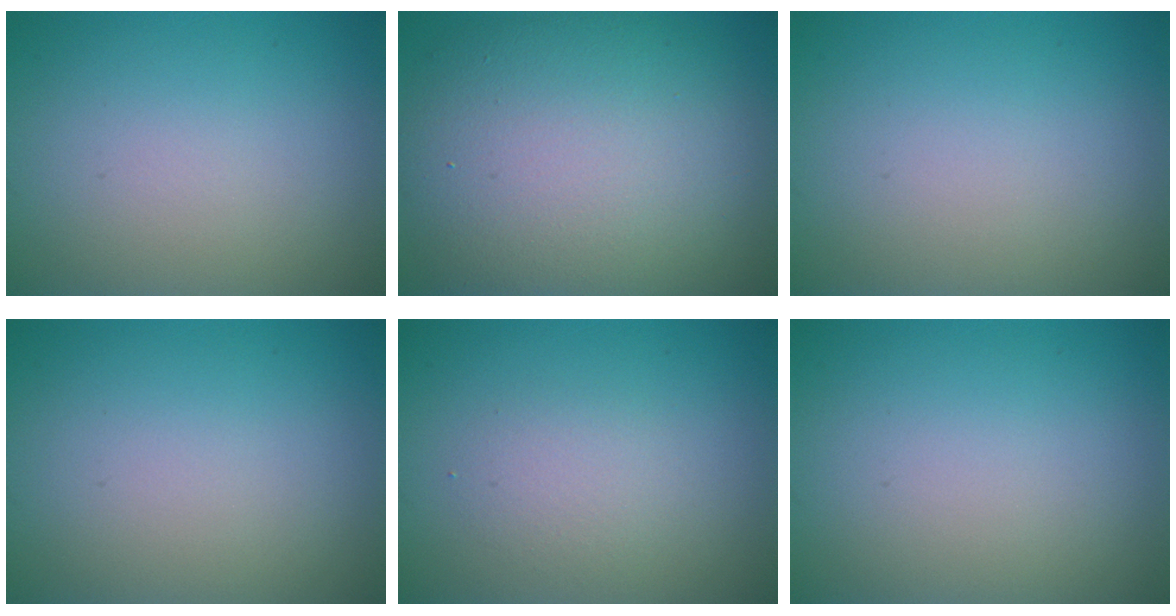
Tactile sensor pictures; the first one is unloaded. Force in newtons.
{"total": 13.0, "press": 13.0, "slide": 1.0}
{"total": 0.0}
{"total": 0.0}
{"total": 1.8, "press": 1.8, "slide": 0.1}
{"total": 0.0}